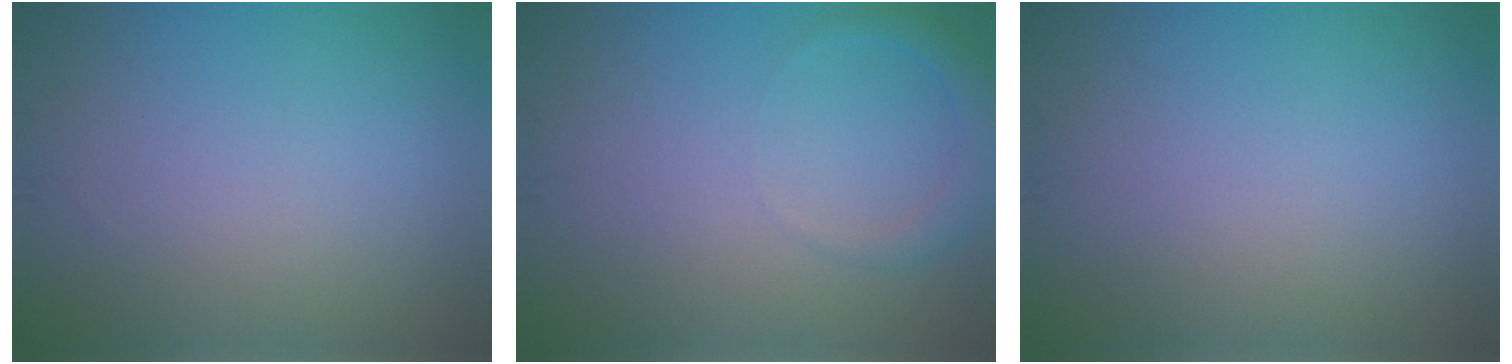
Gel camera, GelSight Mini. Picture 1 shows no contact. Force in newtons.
{"total": 2.2, "press": 2.2, "slide": 0.2}
{"total": 0.0}